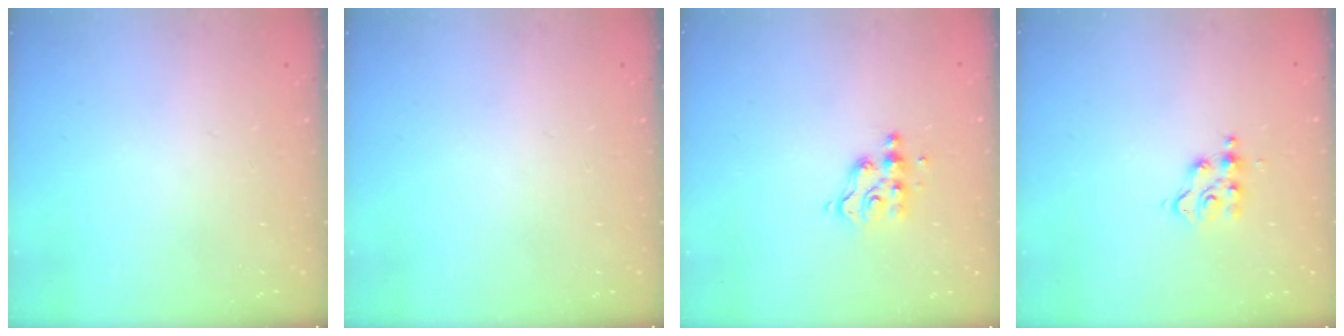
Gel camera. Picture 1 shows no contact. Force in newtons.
{"total": 0.0}
{"total": 6.2, "press": 6.2, "slide": 0.2}
{"total": 4.9, "press": 4.9, "slide": 0.2}